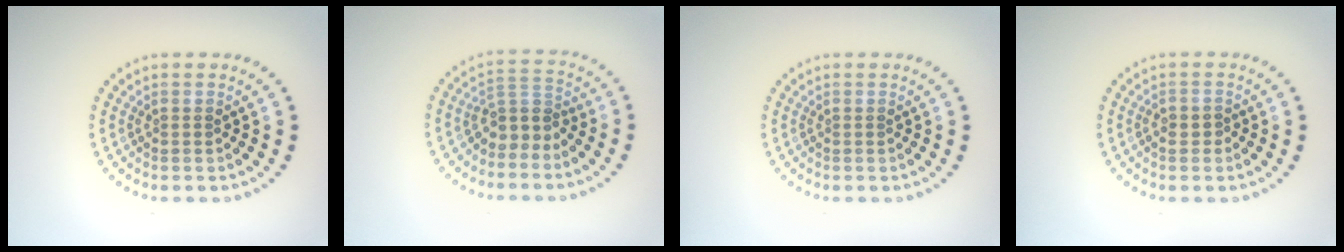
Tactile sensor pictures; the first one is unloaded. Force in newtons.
{"total": 2.9, "press": 2.1, "slide": 1.9}
{"total": 0.0}
{"total": 0.9, "press": 0.8, "slide": 0.3}